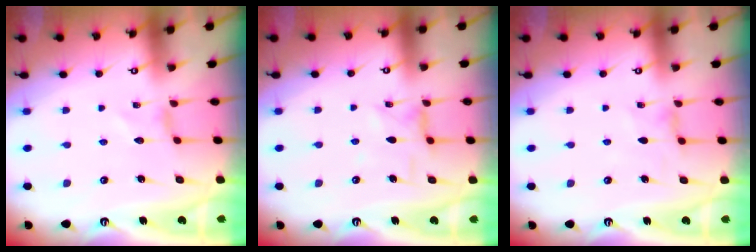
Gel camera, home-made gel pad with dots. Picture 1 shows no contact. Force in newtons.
{"total": 2.5, "press": 2.4, "slide": 0.4}
{"total": 1.7, "press": 1.6, "slide": 0.4}